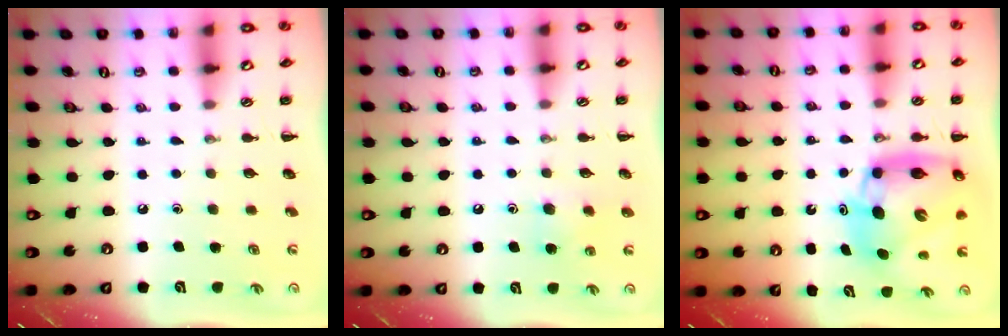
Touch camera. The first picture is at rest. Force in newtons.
{"total": 7.9, "press": 7.7, "slide": 1.7}
{"total": 11.4, "press": 10.9, "slide": 3.4}